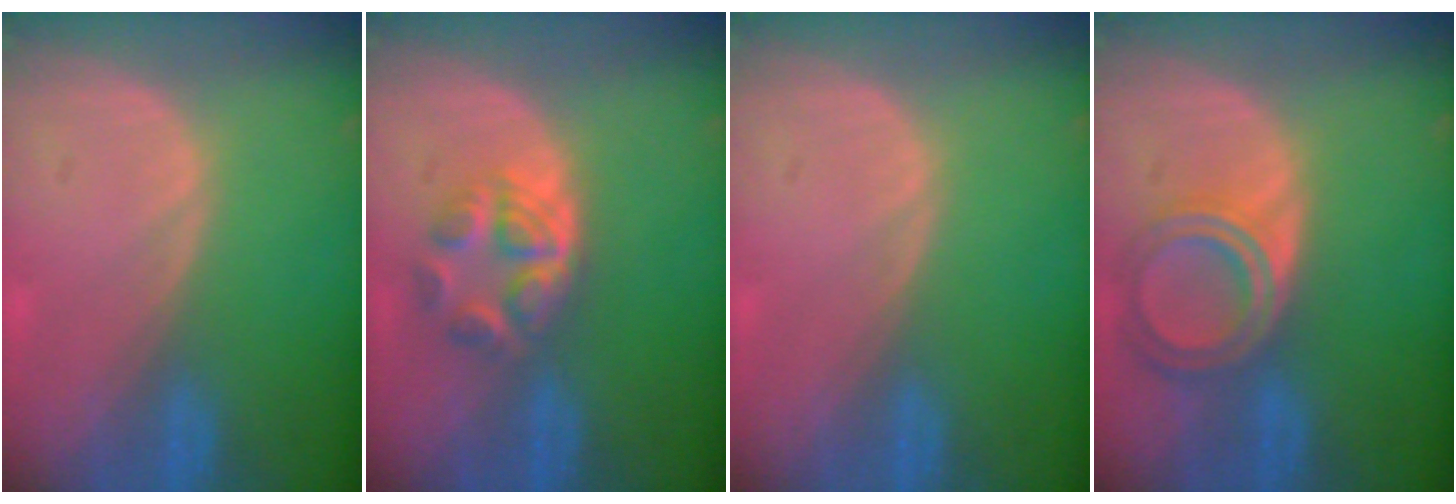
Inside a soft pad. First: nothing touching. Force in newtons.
{"total": 6.2, "press": 5.2, "slide": 3.3}
{"total": 0.0}
{"total": 6.5, "press": 5.8, "slide": 2.9}